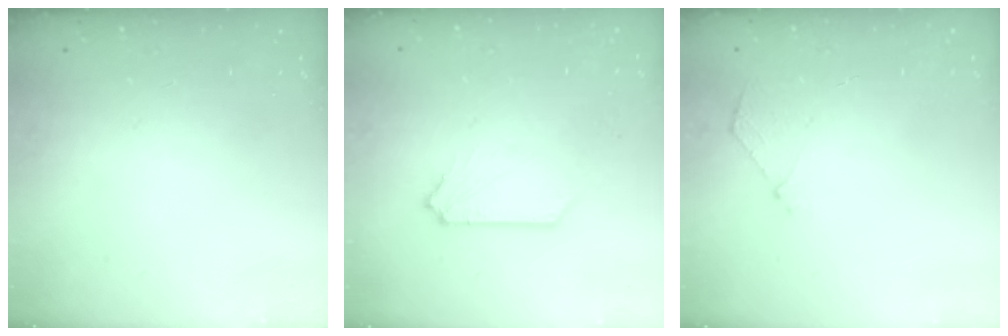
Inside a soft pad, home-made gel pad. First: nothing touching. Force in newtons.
{"total": 1.0, "press": 1.0, "slide": 0.1}
{"total": 4.3, "press": 4.2, "slide": 0.6}